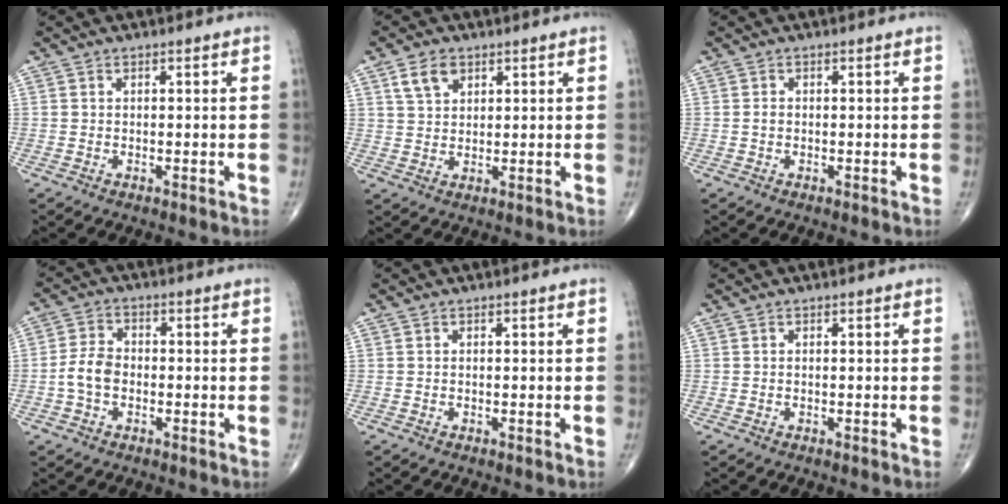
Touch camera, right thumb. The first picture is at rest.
{"total": 6.6, "force": [3.5, 4.3, 3.6], "torque": [-0.050, -0.013, 0.067]}
{"total": 0.9, "force": [-0.1, 0.7, 0.5], "torque": [-0.009, 0.002, -0.003]}
{"total": 5.2, "force": [-1.3, 3.7, 3.5], "torque": [-0.067, 0.017, -0.031]}
{"total": 0.0}
{"total": 0.0}